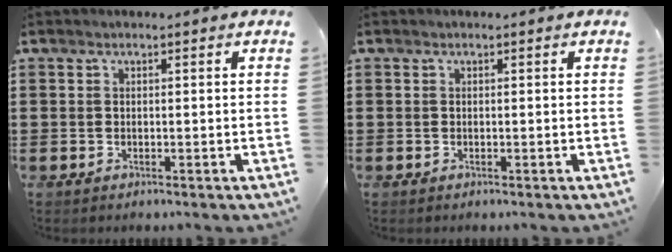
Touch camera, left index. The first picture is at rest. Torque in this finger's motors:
{"motor_torque": [-0.05, 0.01, -0.16, -0.04]}